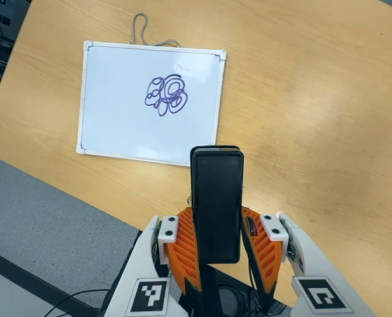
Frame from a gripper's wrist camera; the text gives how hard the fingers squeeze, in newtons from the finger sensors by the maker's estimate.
{"total": 4.7, "left": 3.3, "right": 6.0}